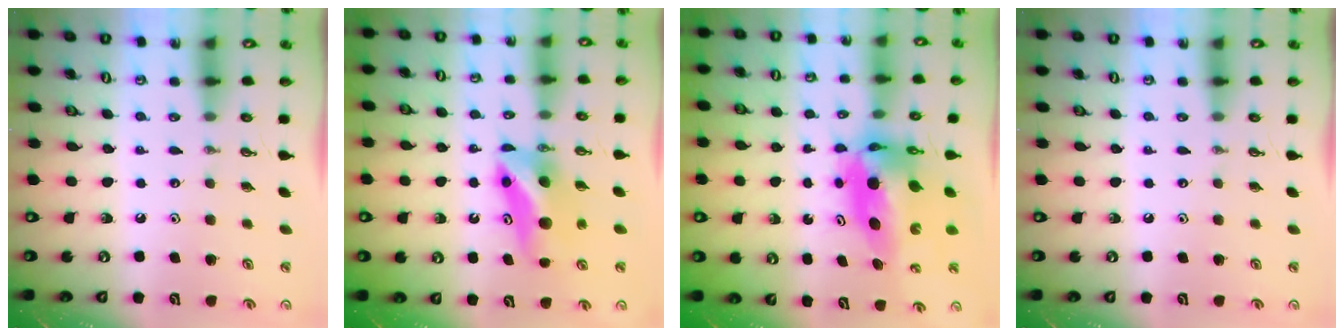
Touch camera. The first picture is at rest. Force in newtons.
{"total": 8.2, "press": 7.4, "slide": 3.4}
{"total": 8.3, "press": 8.3, "slide": 0.7}
{"total": 0.0}